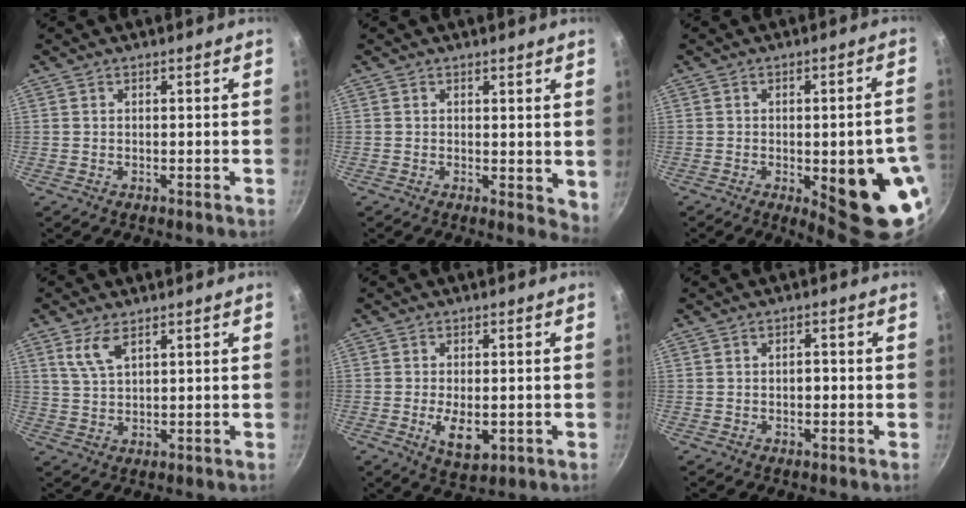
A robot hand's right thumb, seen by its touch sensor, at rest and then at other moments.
{"total": 3.8, "force": [0.9, 1.7, 3.3], "torque": [-0.035, -0.012, 0.014]}
{"total": 21.5, "force": [-4.6, 6.9, 19.8], "torque": [-0.198, 0.007, -0.029]}
{"total": 4.8, "force": [2.7, 2.0, 3.4], "torque": [-0.069, -0.007, 0.061]}
{"total": 5.9, "force": [-1.2, 3.0, 4.9], "torque": [-0.078, -0.009, -0.014]}
{"total": 1.8, "force": [-0.1, 1.1, 1.4], "torque": [-0.017, 0.006, -0.003]}